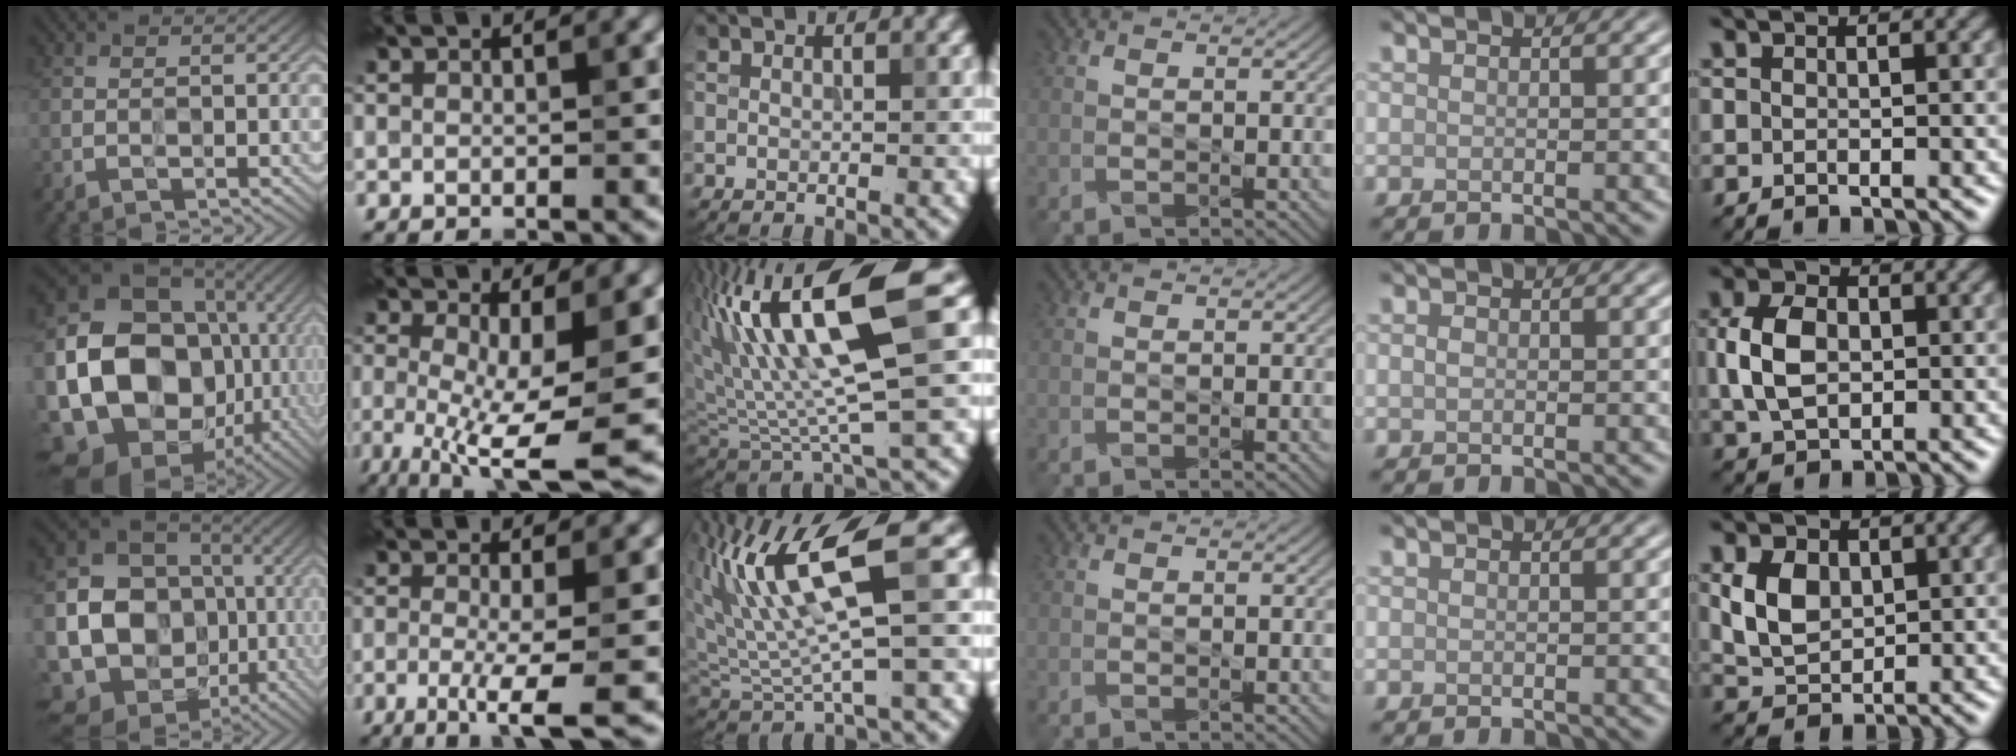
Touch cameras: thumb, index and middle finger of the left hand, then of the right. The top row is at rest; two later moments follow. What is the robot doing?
{"motion": "wipe", "object": "mirror"}